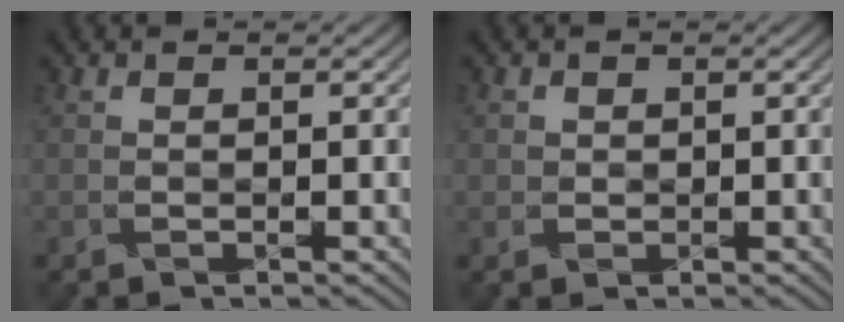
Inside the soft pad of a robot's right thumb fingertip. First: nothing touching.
{"total": 1.2, "force": [0.5, 1.0, -0.3], "torque": [0.009, -0.004, 0.010]}